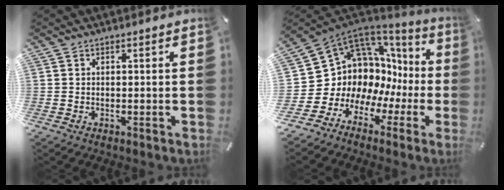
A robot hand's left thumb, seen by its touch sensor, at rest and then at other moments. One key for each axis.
{"total": 11.4, "fx": 3.9, "fy": 9.8, "fz": 4.4, "tx": -0.094, "ty": -0.071, "tz": 0.092}